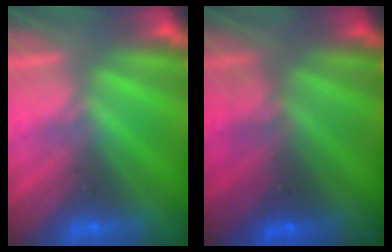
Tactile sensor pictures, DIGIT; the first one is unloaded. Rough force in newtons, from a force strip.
{"total": 2.7}